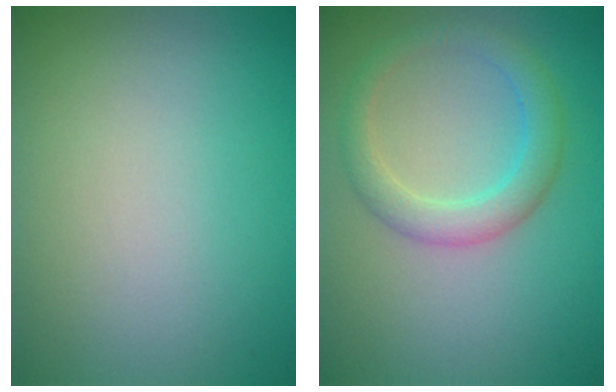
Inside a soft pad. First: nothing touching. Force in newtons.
{"total": 3.1, "press": 3.1, "slide": 0.1}